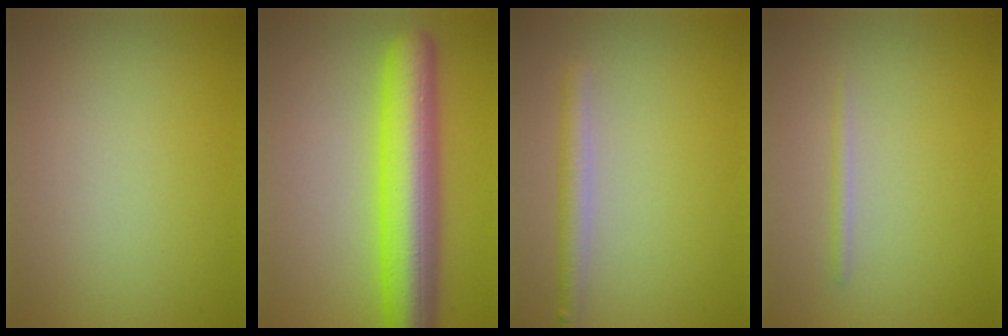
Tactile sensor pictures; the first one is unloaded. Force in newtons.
{"total": 9.4, "press": 9.4, "slide": 0.2}
{"total": 2.3, "press": 2.3, "slide": 0.1}
{"total": 0.8, "press": 0.8, "slide": 0.0}